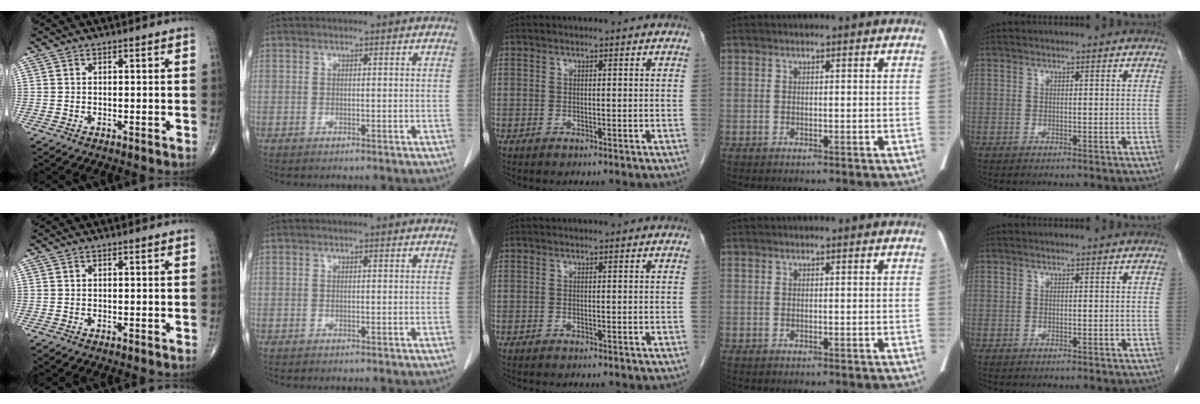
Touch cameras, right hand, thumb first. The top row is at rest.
{}